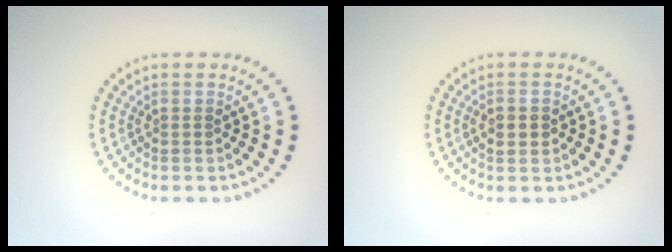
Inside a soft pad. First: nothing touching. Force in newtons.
{"total": 2.2, "press": 2.2, "slide": 0.1}